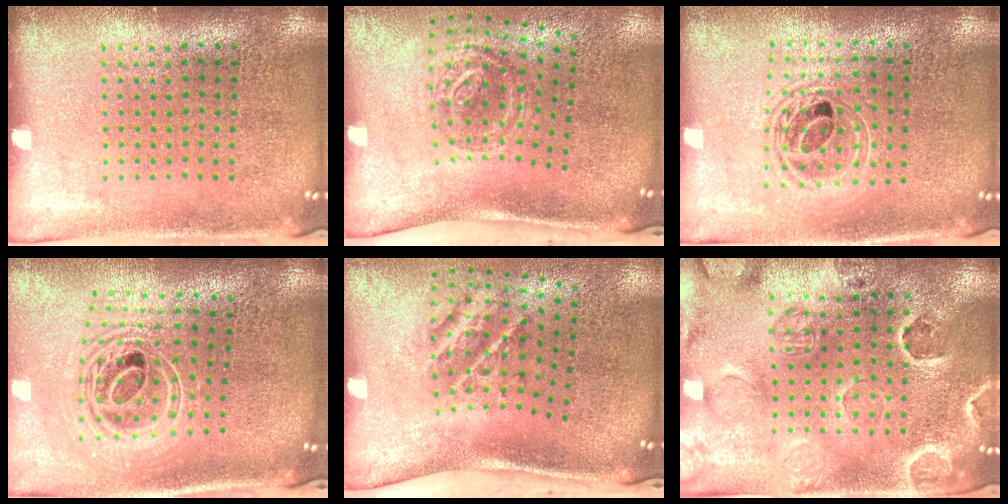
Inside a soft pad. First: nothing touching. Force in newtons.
{"total": 1.9, "press": 1.2, "slide": 1.5}
{"total": 1.7, "press": 1.4, "slide": 0.9}
{"total": 2.4, "press": 1.8, "slide": 1.7}
{"total": 2.2, "press": 1.2, "slide": 1.8}
{"total": 2.7, "press": 2.6, "slide": 0.6}